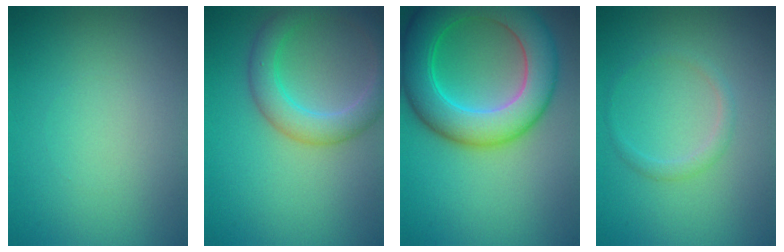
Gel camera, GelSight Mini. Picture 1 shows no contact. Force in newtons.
{"total": 4.1, "press": 4.1, "slide": 0.0}
{"total": 9.8, "press": 9.8, "slide": 0.5}
{"total": 1.2, "press": 1.2, "slide": 0.1}